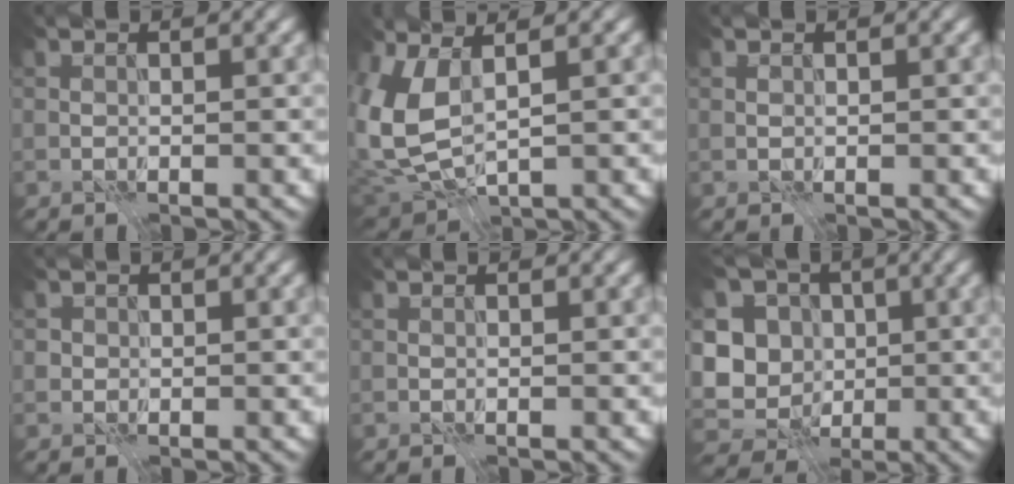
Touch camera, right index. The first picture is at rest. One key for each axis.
{"total": 7.0, "fx": 1.5, "fy": 3.4, "fz": 5.9, "tx": -0.149, "ty": -0.005, "tz": 0.030}
{"total": 0.0}
{"total": 0.8, "fx": 0.2, "fy": 0.8, "fz": 0.0, "tx": 0.007, "ty": -0.002, "tz": -0.001}
{"total": 0.0}
{"total": 10.2, "fx": 0.4, "fy": 9.5, "fz": 3.9, "tx": -0.092, "ty": 0.009, "tz": -0.020}